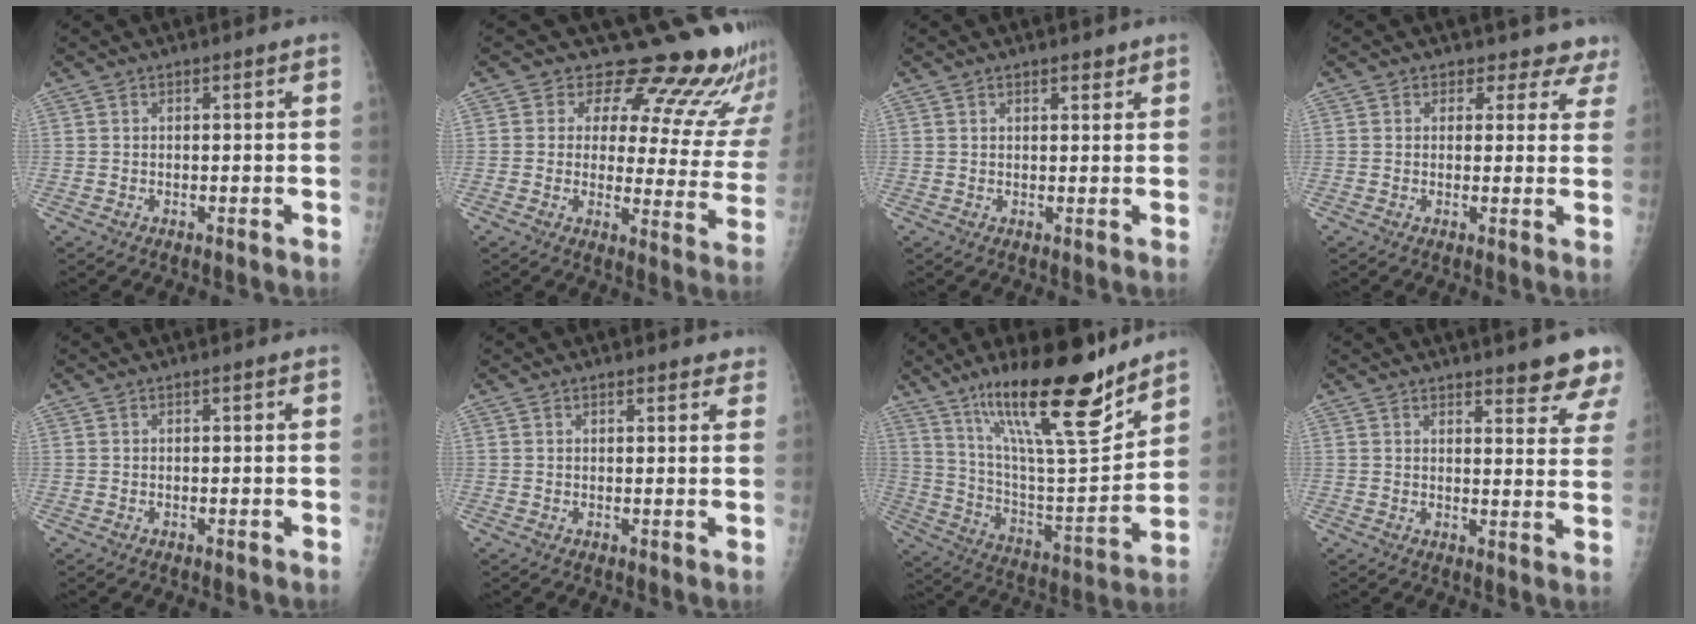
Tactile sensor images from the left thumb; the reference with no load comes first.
{"total": 19.2, "force": [16.4, 6.9, 7.1], "torque": [-0.034, -0.130, 0.174]}
{"total": 1.8, "force": [1.4, 0.8, 0.8], "torque": [0.000, -0.008, 0.018]}
{"total": 5.8, "force": [4.8, 3.3, -0.2], "torque": [0.049, -0.022, 0.031]}
{"total": 0.0}
{"total": 2.5, "force": [2.1, 1.0, 0.8], "torque": [0.015, -0.004, 0.019]}
{"total": 23.8, "force": [16.5, 5.0, 16.3], "torque": [-0.242, -0.086, 0.285]}
{"total": 9.5, "force": [8.0, 2.0, 4.8], "torque": [-0.026, -0.044, 0.081]}